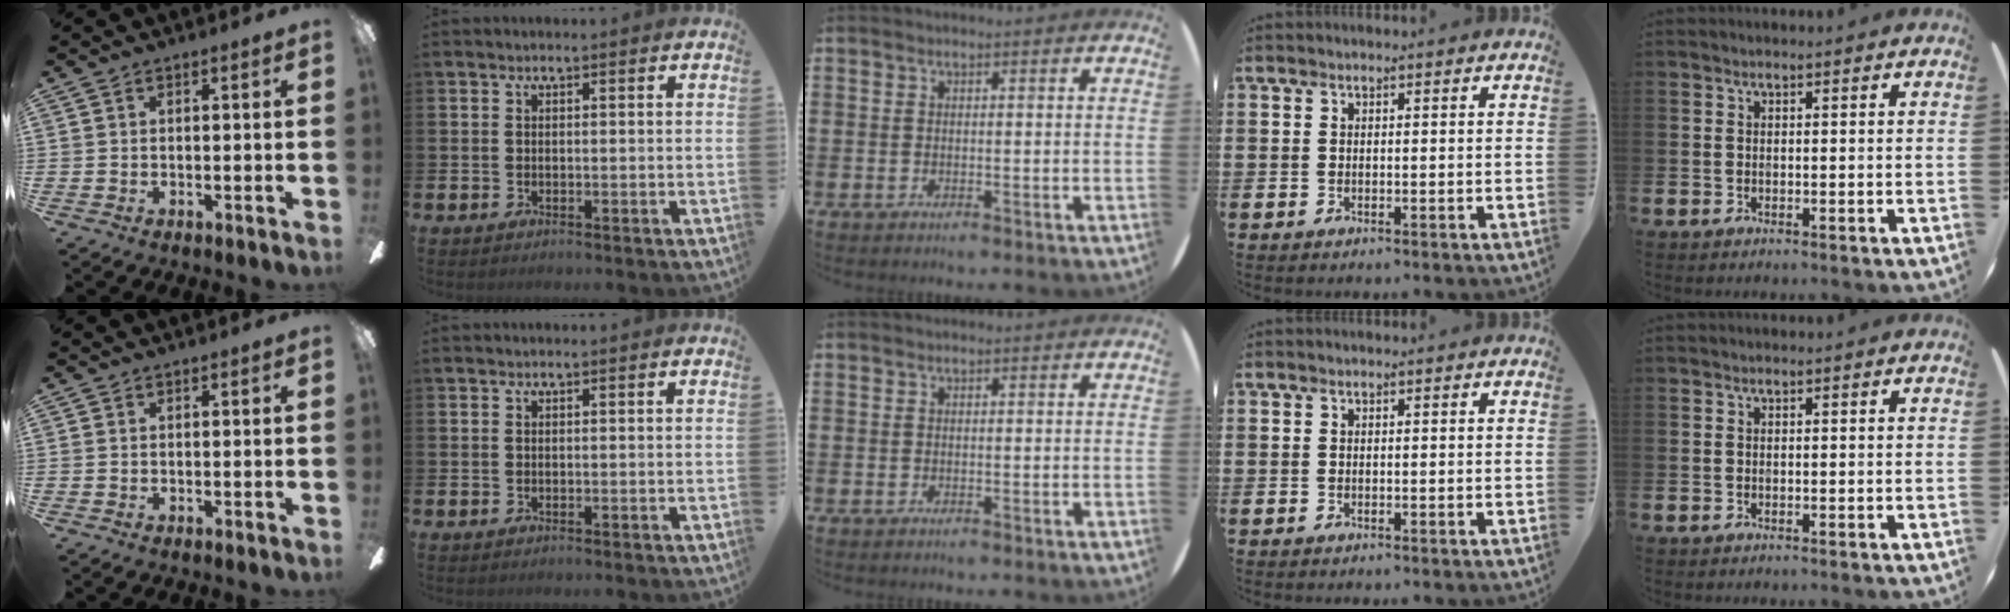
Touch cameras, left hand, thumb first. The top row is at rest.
{}